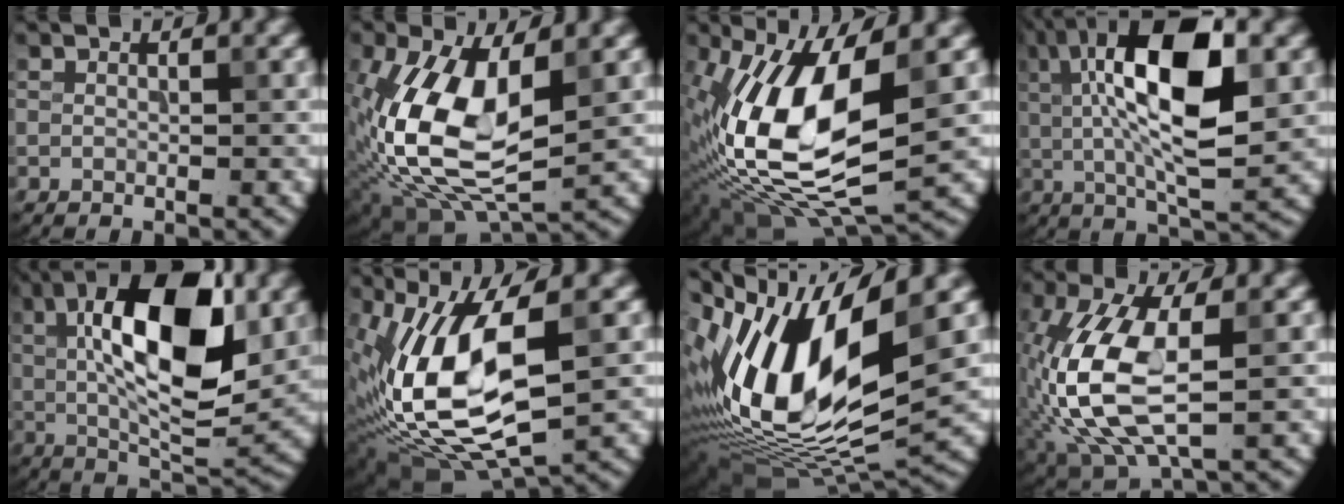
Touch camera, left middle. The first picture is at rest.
{"total": 11.0, "force": [0.1, 5.6, 9.5], "torque": [-0.207, -0.002, 0.004]}
{"total": 14.1, "force": [-0.5, 6.5, 12.5], "torque": [-0.243, -0.010, -0.016]}
{"total": 12.6, "force": [2.7, 4.3, 11.6], "torque": [-0.197, 0.014, 0.042]}
{"total": 14.3, "force": [3.0, 5.6, 12.8], "torque": [-0.211, 0.010, 0.040]}
{"total": 12.9, "force": [0.2, 5.8, 11.5], "torque": [-0.231, -0.014, 0.001]}
{"total": 16.2, "force": [2.0, 7.0, 14.5], "torque": [-0.287, -0.002, 0.042]}
{"total": 10.0, "force": [-1.2, 4.6, 8.8], "torque": [-0.199, 0.003, -0.024]}